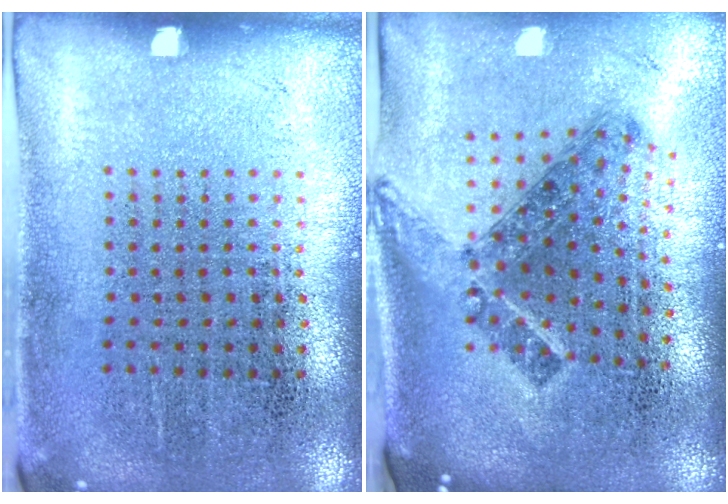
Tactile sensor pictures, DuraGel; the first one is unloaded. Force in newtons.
{"total": 1.4, "press": 1.0, "slide": 0.9}